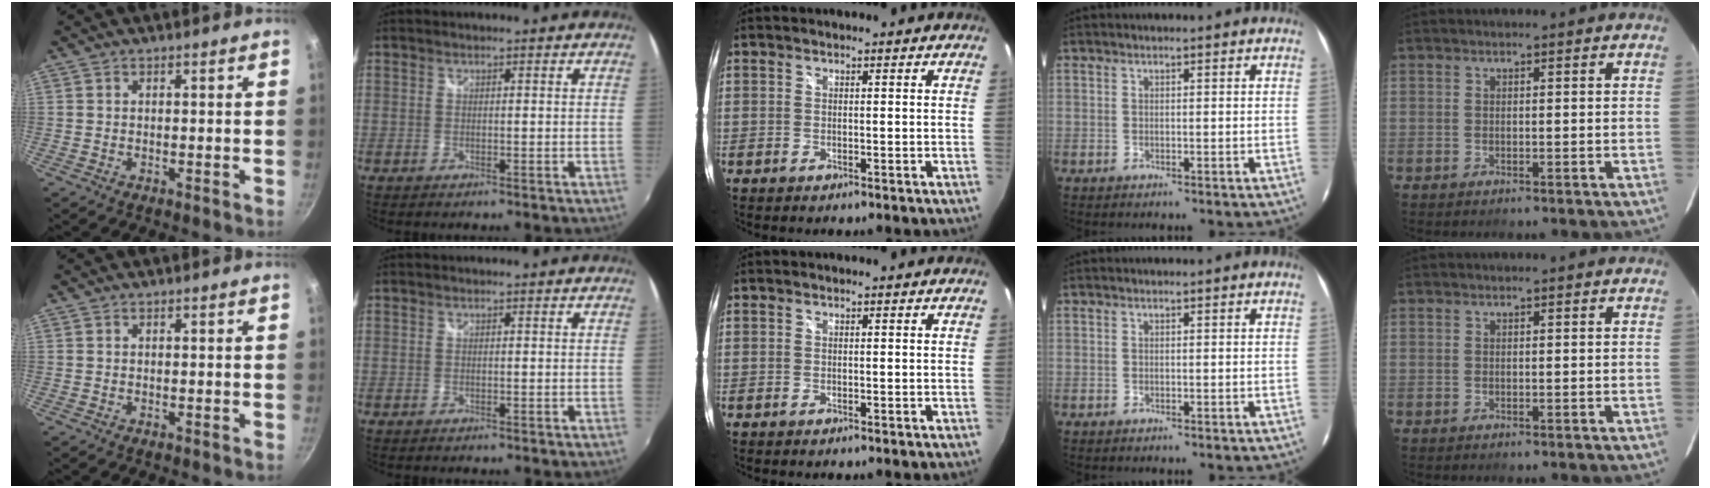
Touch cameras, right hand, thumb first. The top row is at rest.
{}